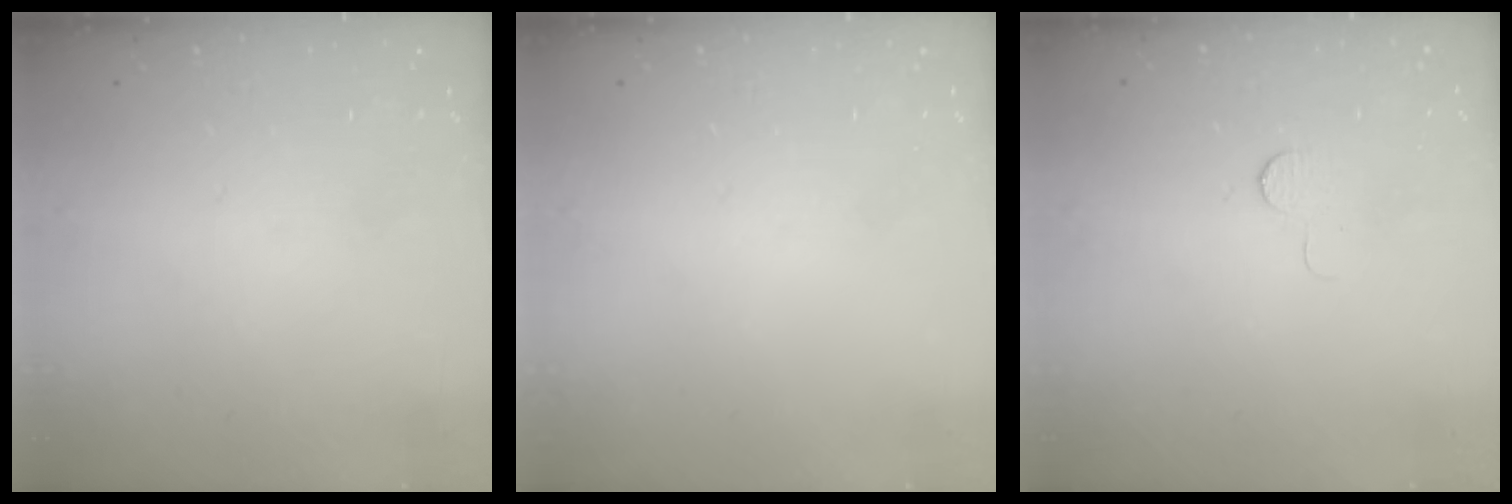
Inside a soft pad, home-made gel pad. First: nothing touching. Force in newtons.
{"total": 0.0}
{"total": 3.7, "press": 3.7, "slide": 0.3}